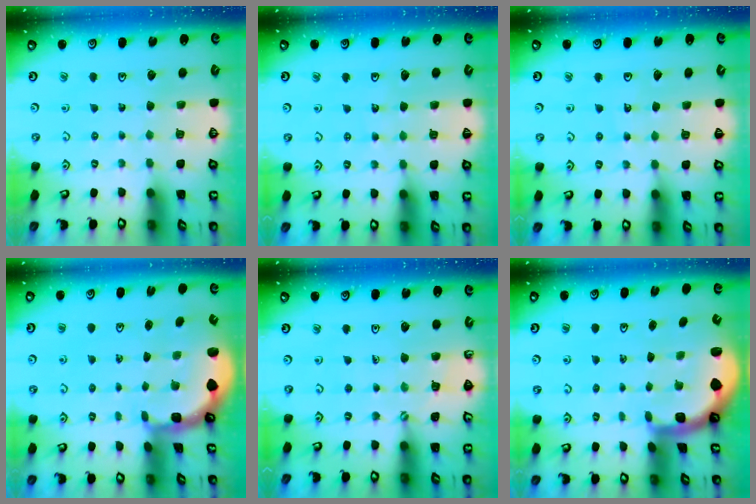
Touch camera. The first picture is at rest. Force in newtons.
{"total": 3.0, "press": 3.0, "slide": 0.3}
{"total": 2.5, "press": 2.5, "slide": 0.2}
{"total": 1.7, "press": 1.5, "slide": 0.7}
{"total": 3.1, "press": 3.1, "slide": 0.5}
{"total": 1.7, "press": 1.6, "slide": 0.4}